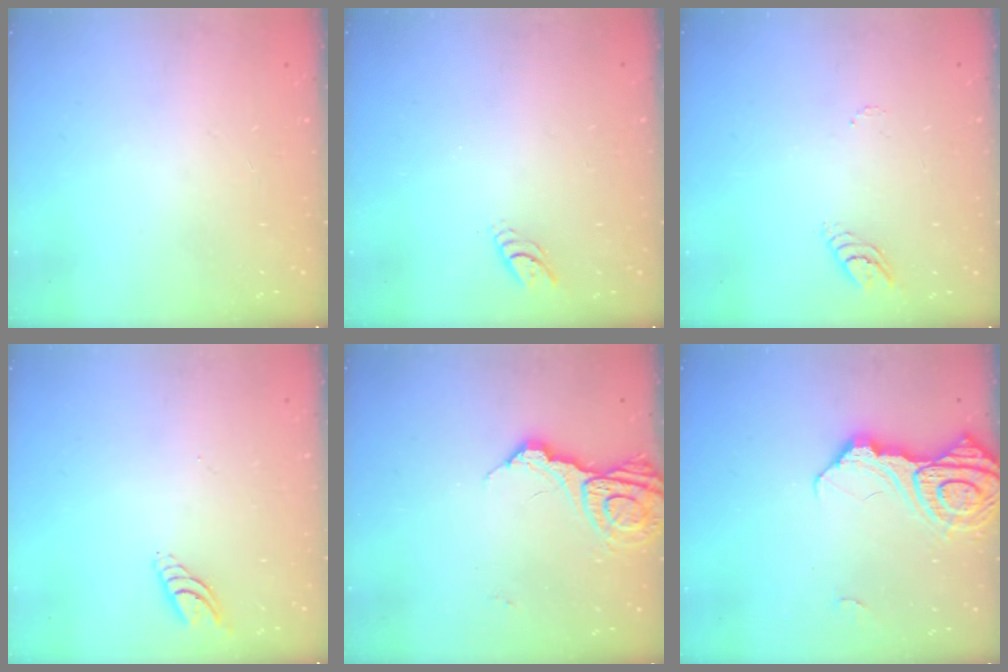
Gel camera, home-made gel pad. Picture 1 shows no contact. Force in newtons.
{"total": 3.7, "press": 3.6, "slide": 0.5}
{"total": 3.6, "press": 3.6, "slide": 0.3}
{"total": 7.0, "press": 7.0, "slide": 0.7}
{"total": 11.2, "press": 11.1, "slide": 1.2}
{"total": 15.3, "press": 15.2, "slide": 1.6}